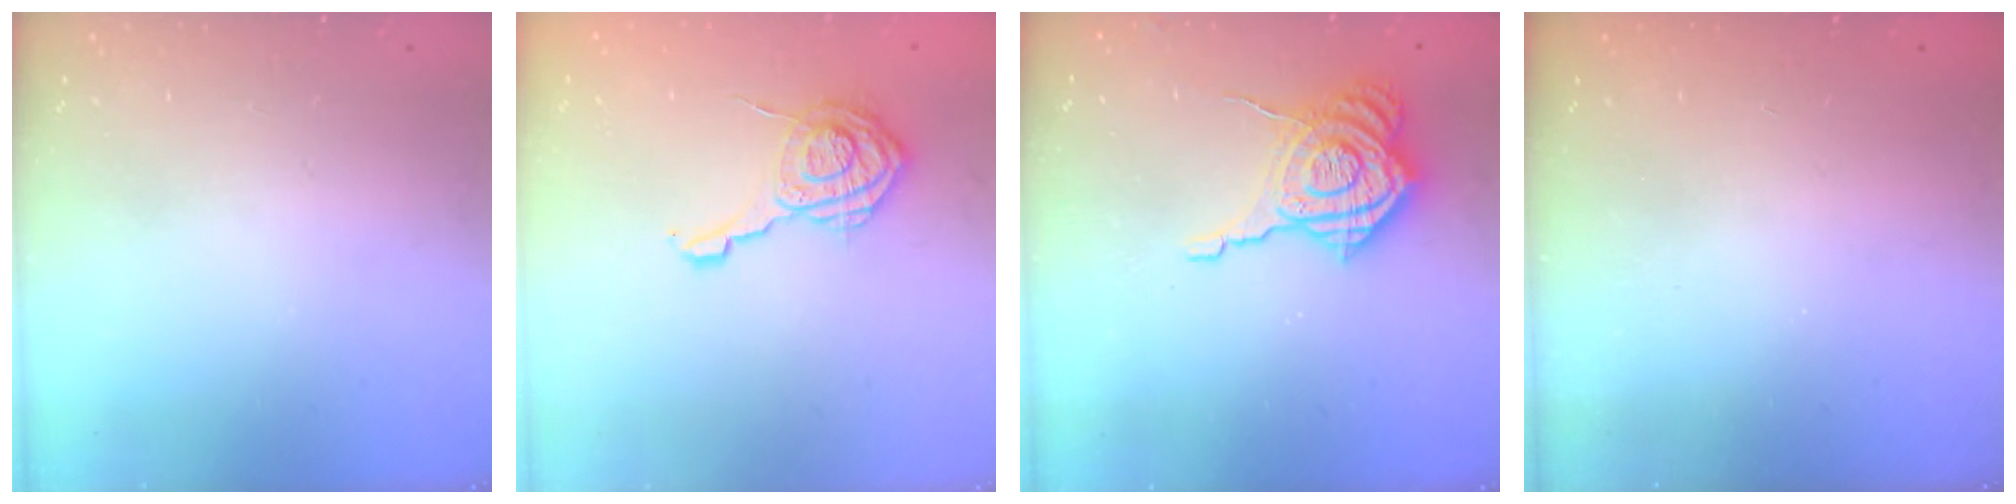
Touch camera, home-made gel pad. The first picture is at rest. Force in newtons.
{"total": 12.1, "press": 12.1, "slide": 0.7}
{"total": 13.1, "press": 13.1, "slide": 0.9}
{"total": 2.3, "press": 2.2, "slide": 0.7}